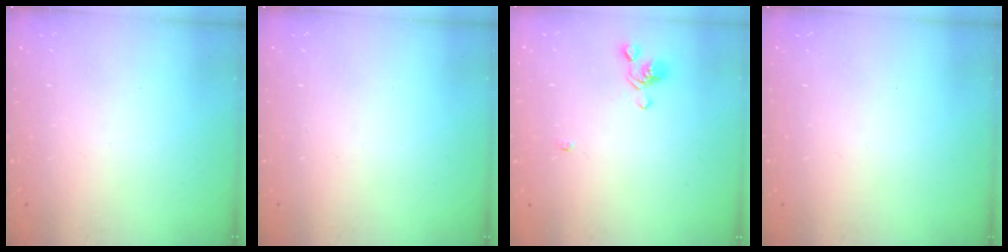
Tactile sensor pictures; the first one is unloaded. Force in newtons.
{"total": 0.0}
{"total": 1.0, "press": 0.9, "slide": 0.5}
{"total": 0.0}